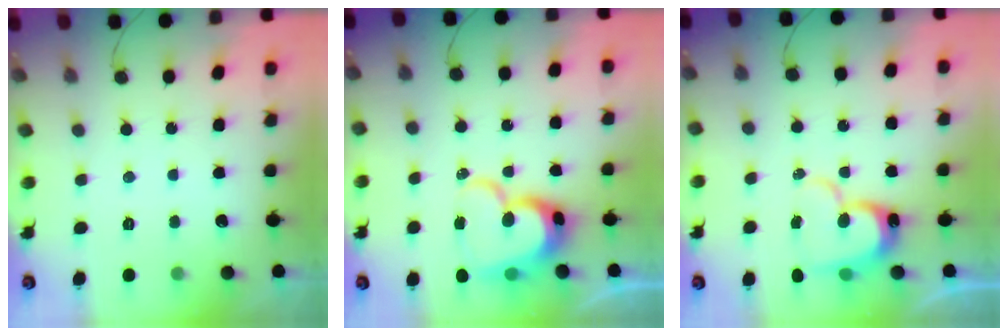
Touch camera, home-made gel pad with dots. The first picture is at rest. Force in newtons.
{"total": 16.2, "press": 16.2, "slide": 1.5}
{"total": 13.7, "press": 13.6, "slide": 1.2}